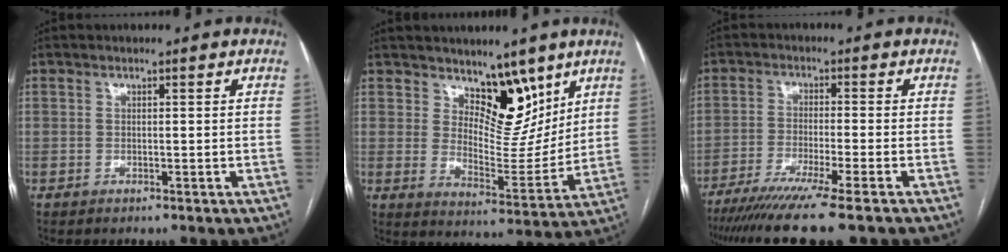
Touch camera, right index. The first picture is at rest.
{"total": 9.6, "force": [6.6, 4.8, 5.1], "torque": [-0.065, -0.011, 0.115]}
{"total": 12.2, "force": [-9.6, -1.0, 7.4], "torque": [-0.105, -0.037, -0.151]}